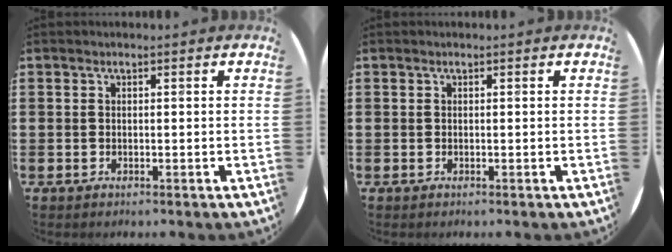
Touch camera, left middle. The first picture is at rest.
{"total": 0.0}